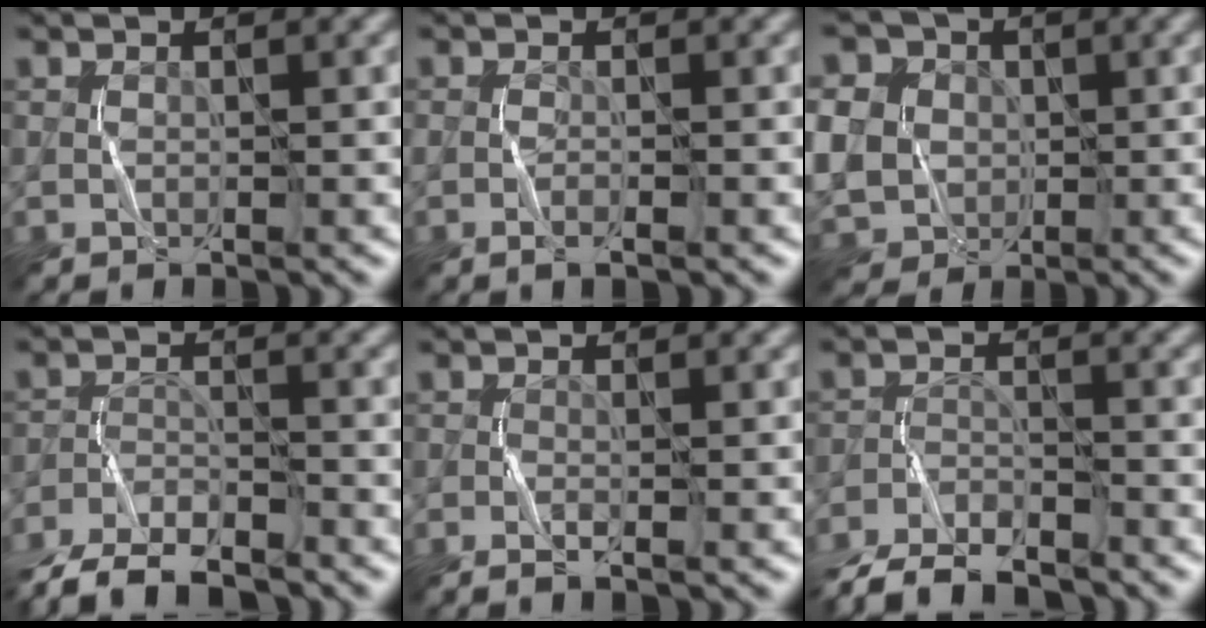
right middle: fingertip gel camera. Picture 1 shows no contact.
{"total": 1.0, "force": [-0.4, 0.1, 0.9], "torque": [-0.016, 0.000, -0.009]}
{"total": 12.7, "force": [1.2, 10.8, 6.5], "torque": [-0.167, 0.019, -0.006]}
{"total": 6.7, "force": [-6.0, 1.5, 2.5], "torque": [-0.044, -0.011, -0.119]}
{"total": 0.9, "force": [-0.5, -0.2, 0.7], "torque": [-0.013, -0.006, -0.010]}
{"total": 6.5, "force": [-6.0, 1.3, 2.1], "torque": [-0.037, -0.012, -0.118]}